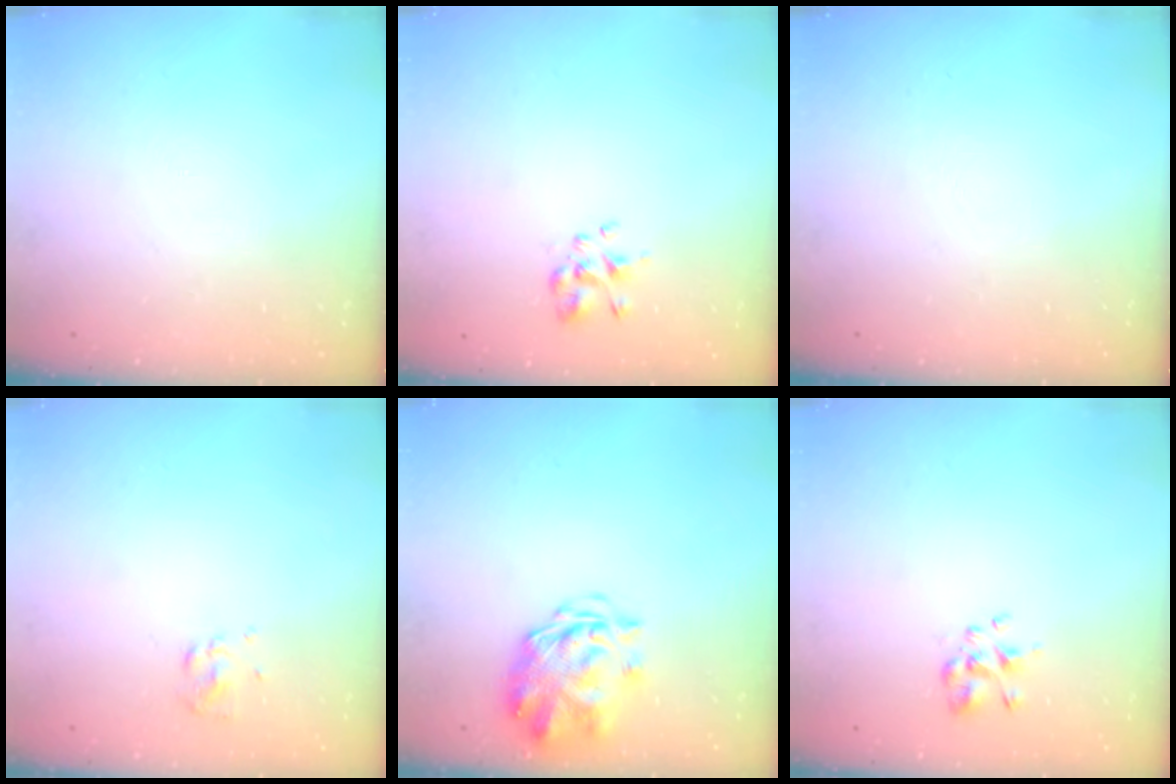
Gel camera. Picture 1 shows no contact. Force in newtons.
{"total": 2.3, "press": 2.2, "slide": 0.8}
{"total": 0.0}
{"total": 2.7, "press": 2.5, "slide": 0.8}
{"total": 3.4, "press": 3.0, "slide": 1.6}
{"total": 2.3, "press": 2.2, "slide": 0.8}